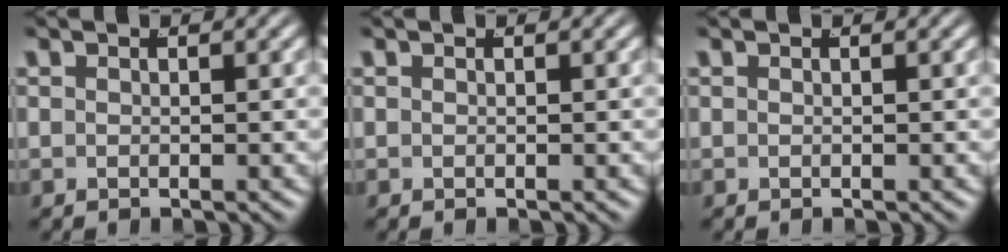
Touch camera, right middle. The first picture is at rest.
{"total": 0.0}
{"total": 0.0}